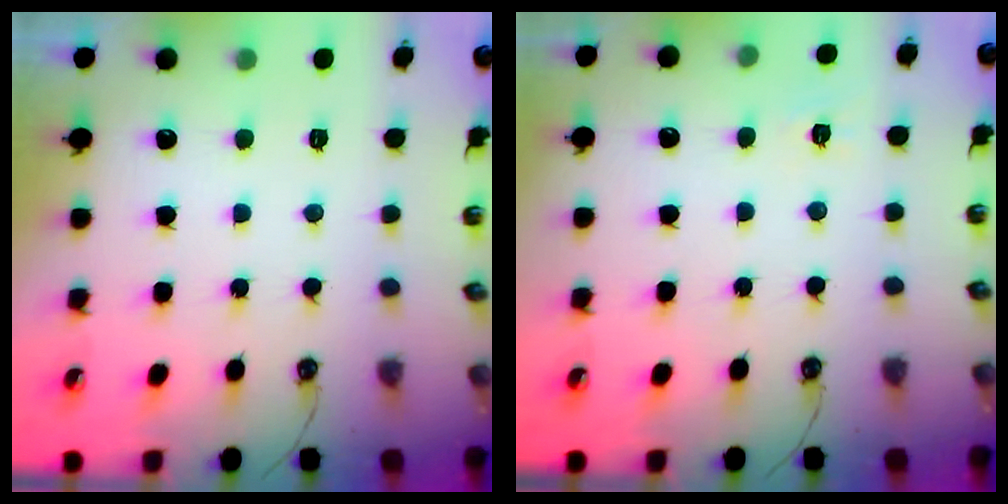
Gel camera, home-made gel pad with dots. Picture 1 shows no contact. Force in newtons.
{"total": 5.5, "press": 5.4, "slide": 0.7}